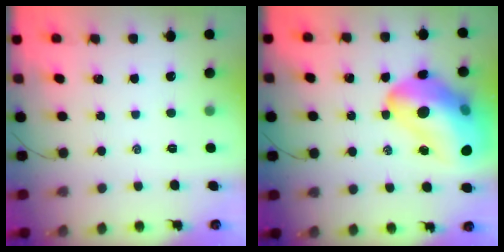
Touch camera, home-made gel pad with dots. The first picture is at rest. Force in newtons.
{"total": 26.0, "press": 25.3, "slide": 5.6}